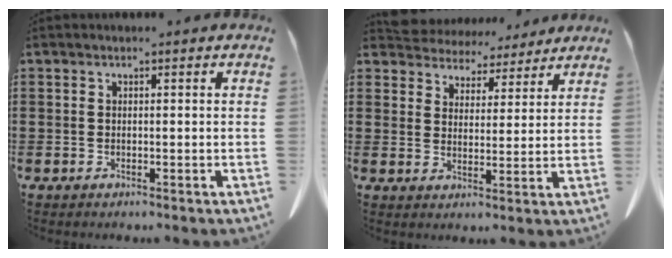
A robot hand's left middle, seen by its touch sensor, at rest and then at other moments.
{"total": 4.6, "force": [4.4, 1.3, -0.3], "torque": [-0.020, -0.027, 0.080]}